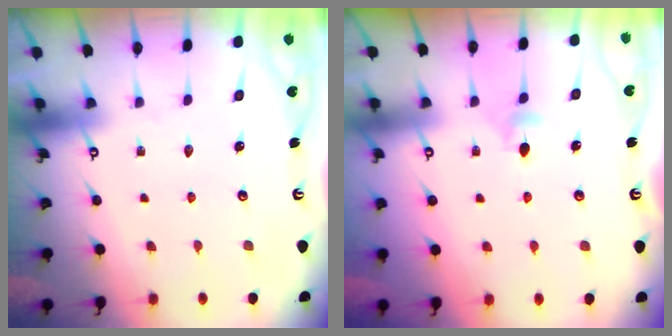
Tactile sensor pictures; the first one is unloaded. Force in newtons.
{"total": 3.9, "press": 3.8, "slide": 0.8}